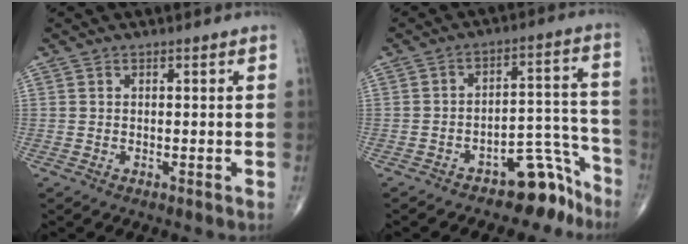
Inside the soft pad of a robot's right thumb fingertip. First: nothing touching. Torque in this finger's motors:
{"motor_torque": [3.07, -0.87, 0.60, -0.85, 0.15]}